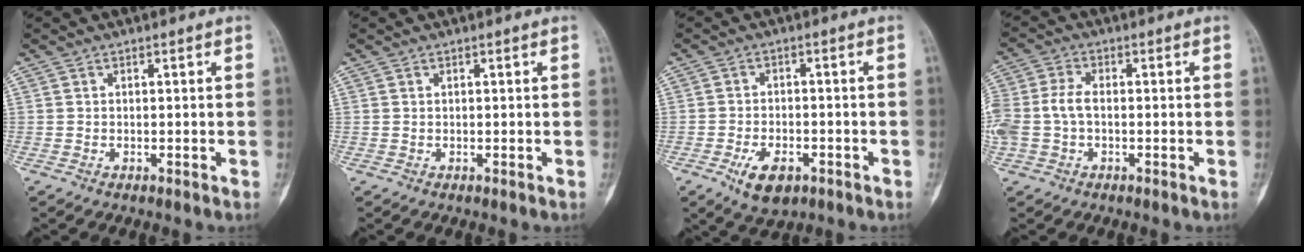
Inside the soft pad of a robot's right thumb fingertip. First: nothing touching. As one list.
[{"total": 0.0}, {"total": 7.9, "force": [-4.0, 4.4, 5.2], "torque": [-0.079, 0.016, -0.062]}, {"total": 7.4, "force": [-0.8, 4.6, 5.7], "torque": [-0.144, 0.018, -0.017]}]